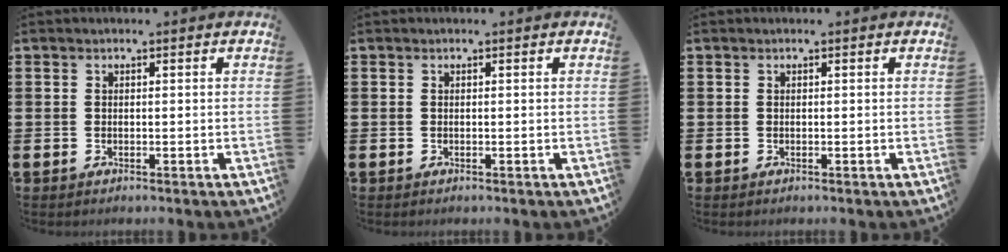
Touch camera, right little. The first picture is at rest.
{"total": 0.0}
{"total": 0.0}